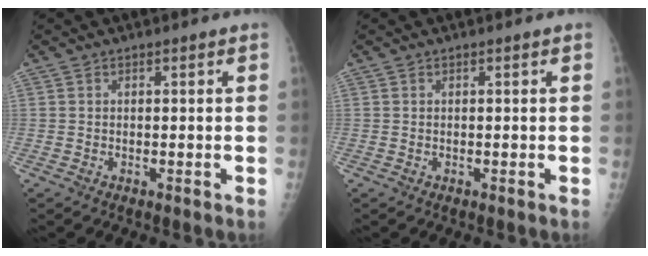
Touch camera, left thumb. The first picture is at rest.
{"total": 0.0}